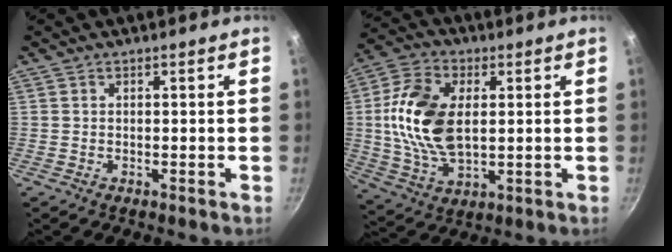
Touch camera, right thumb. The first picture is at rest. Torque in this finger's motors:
{"motor_torque": [-0.44, 1.61, 1.35, 0.23, 0.46]}